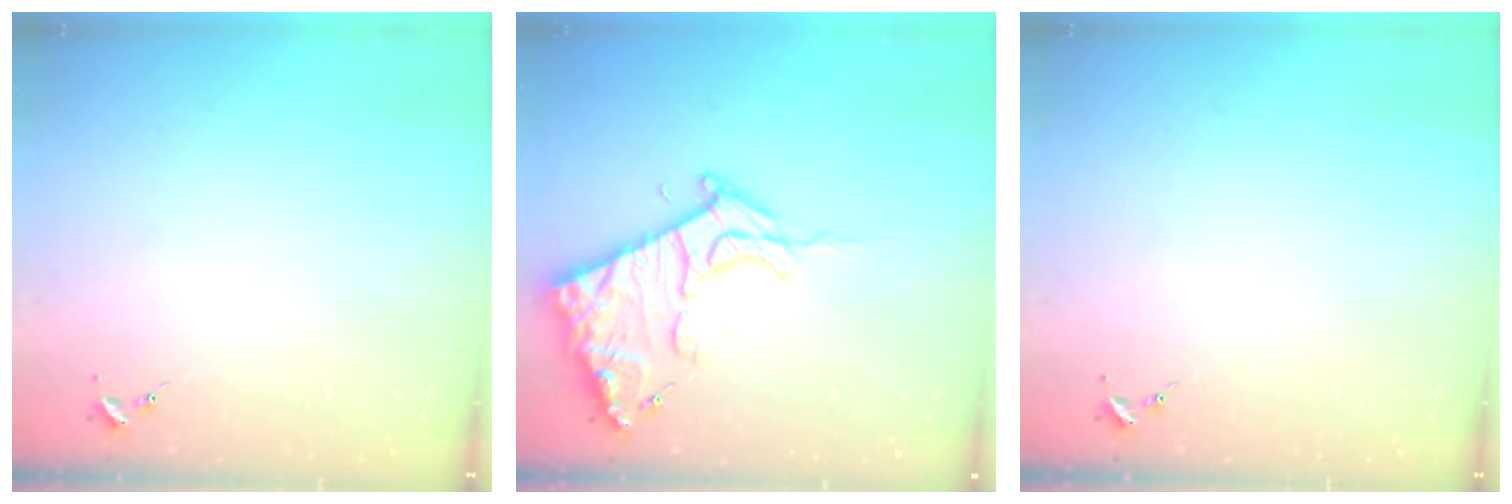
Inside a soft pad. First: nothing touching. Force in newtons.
{"total": 14.9, "press": 14.8, "slide": 1.3}
{"total": 0.0}